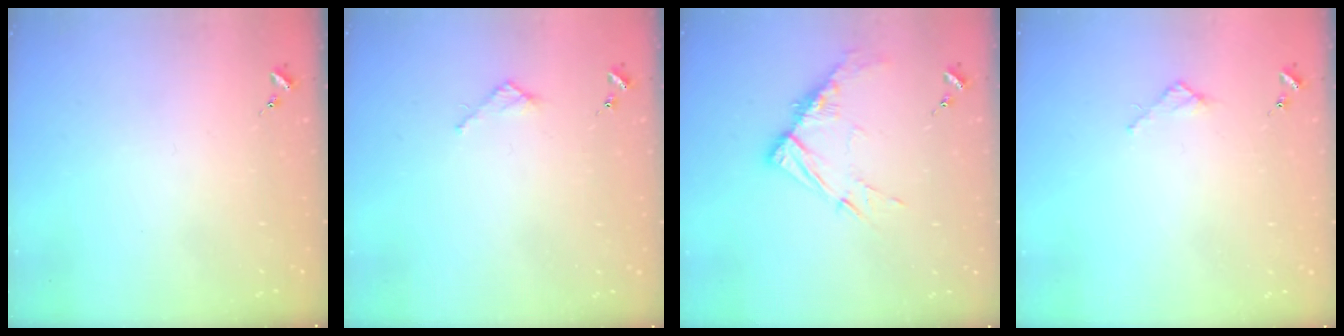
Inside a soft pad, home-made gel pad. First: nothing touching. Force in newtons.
{"total": 2.7, "press": 2.7, "slide": 0.2}
{"total": 11.3, "press": 11.2, "slide": 1.1}
{"total": 2.4, "press": 2.3, "slide": 0.3}